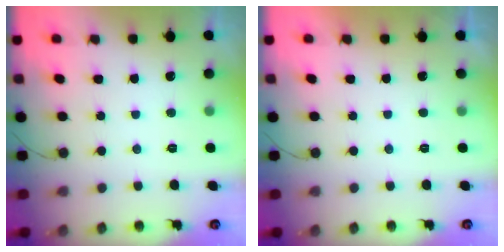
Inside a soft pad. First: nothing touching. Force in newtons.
{"total": 2.1, "press": 2.1, "slide": 0.4}